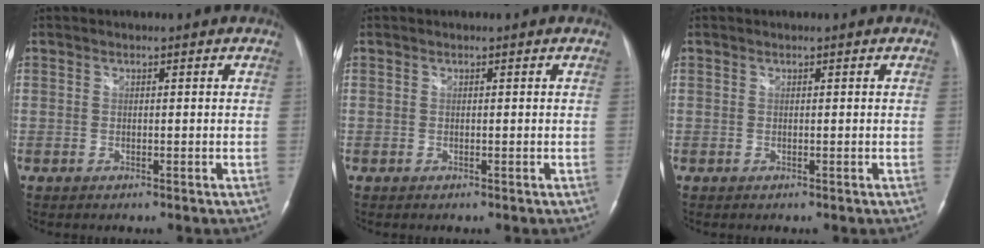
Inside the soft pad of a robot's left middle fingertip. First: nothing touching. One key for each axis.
{"total": 0.0}
{"total": 0.0}